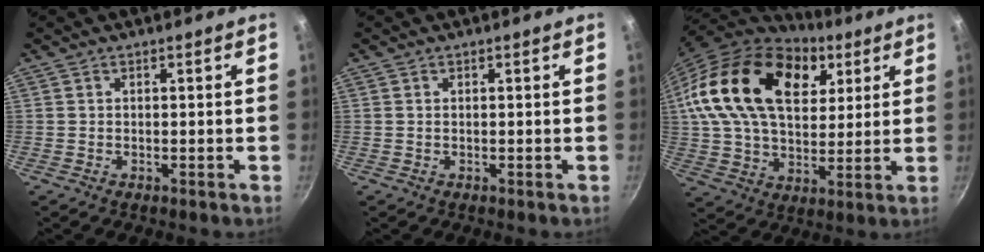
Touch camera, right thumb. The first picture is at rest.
{"total": 0.0}
{"total": 26.0, "force": [9.7, 16.1, 18.0], "torque": [-0.297, -0.007, 0.163]}